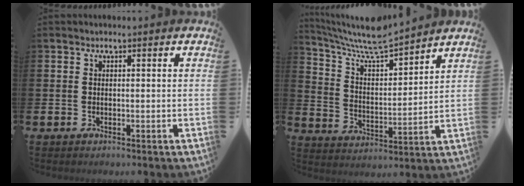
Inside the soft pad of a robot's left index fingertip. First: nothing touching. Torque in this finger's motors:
{"motor_torque": [0.15, -0.32, 0.48, 0.11]}